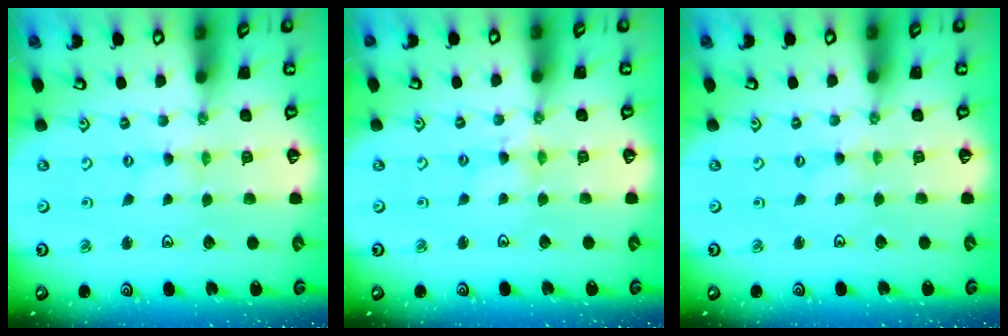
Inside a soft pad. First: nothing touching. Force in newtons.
{"total": 4.1, "press": 4.1, "slide": 0.4}
{"total": 0.0}